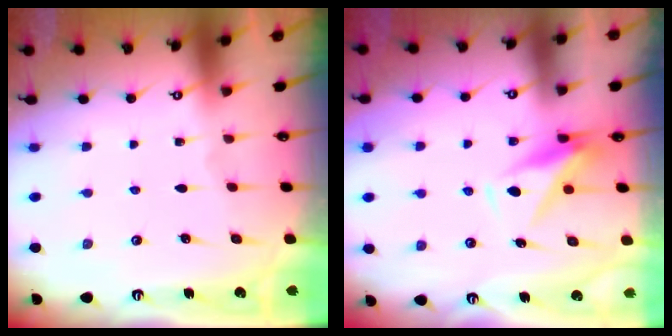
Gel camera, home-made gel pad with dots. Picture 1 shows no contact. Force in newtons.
{"total": 7.9, "press": 7.7, "slide": 1.7}